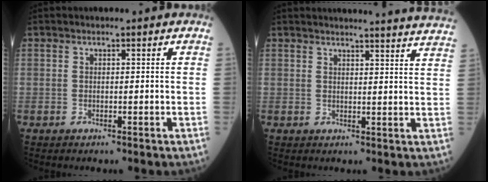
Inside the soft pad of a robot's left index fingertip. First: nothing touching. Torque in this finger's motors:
{"motor_torque": [0.42, -1.31, 0.14, 0.02]}